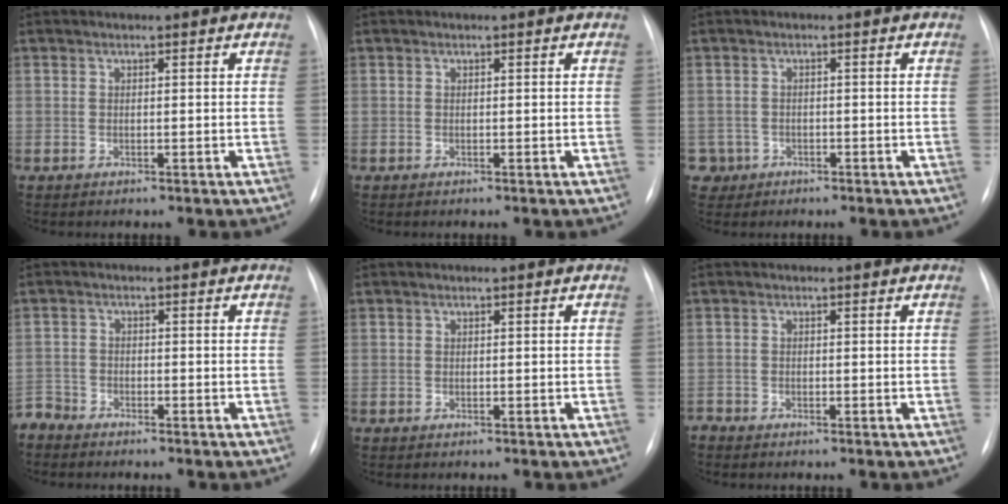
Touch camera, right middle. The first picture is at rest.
{"total": 0.0}
{"total": 2.7, "force": [-1.2, 2.4, -0.4], "torque": [0.009, 0.010, -0.022]}
{"total": 3.1, "force": [-3.0, 0.7, -0.3], "torque": [0.011, -0.007, -0.060]}
{"total": 0.0}
{"total": 0.8, "force": [-0.8, 0.1, 0.0], "torque": [0.002, -0.003, -0.015]}